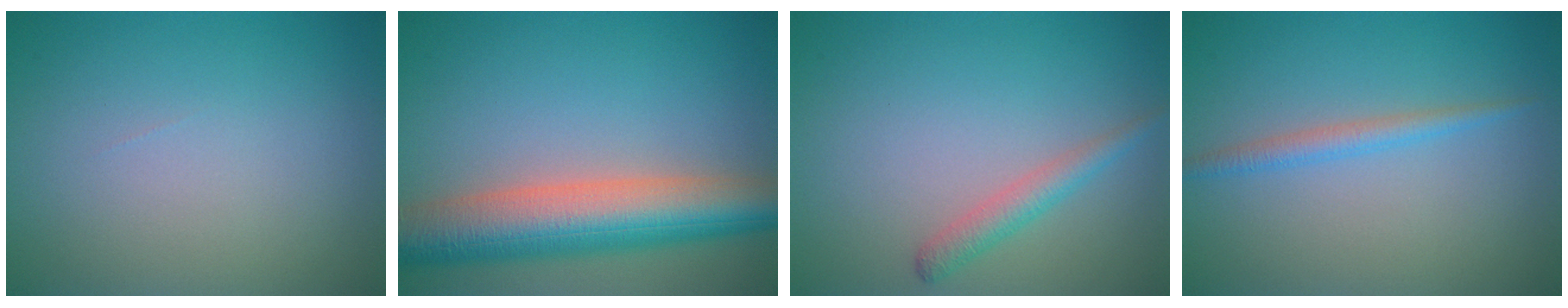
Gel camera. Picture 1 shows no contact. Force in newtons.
{"total": 9.5, "press": 9.5, "slide": 0.7}
{"total": 2.0, "press": 2.0, "slide": 0.1}
{"total": 1.7, "press": 1.7, "slide": 0.1}